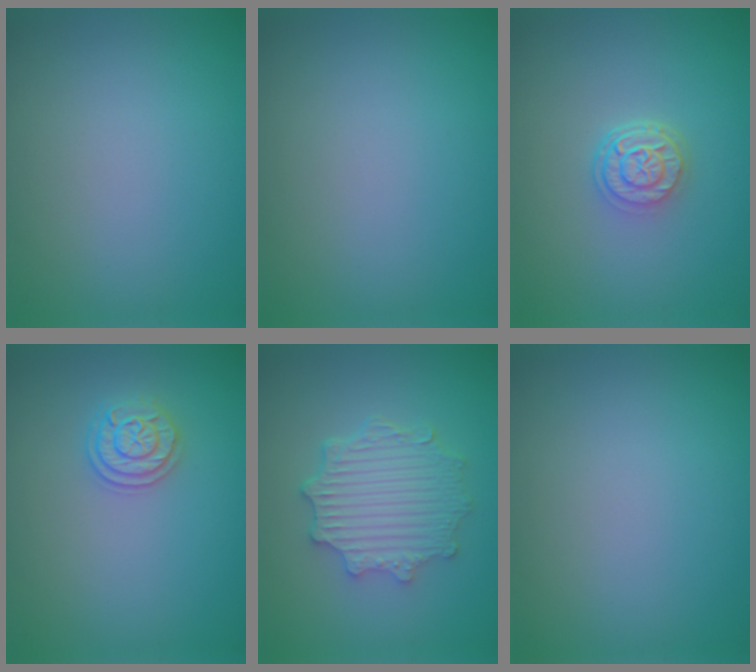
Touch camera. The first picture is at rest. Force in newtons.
{"total": 0.0}
{"total": 2.8, "press": 2.1, "slide": 1.8}
{"total": 2.1, "press": 2.1, "slide": 0.3}
{"total": 4.6, "press": 3.8, "slide": 2.6}
{"total": 0.0}